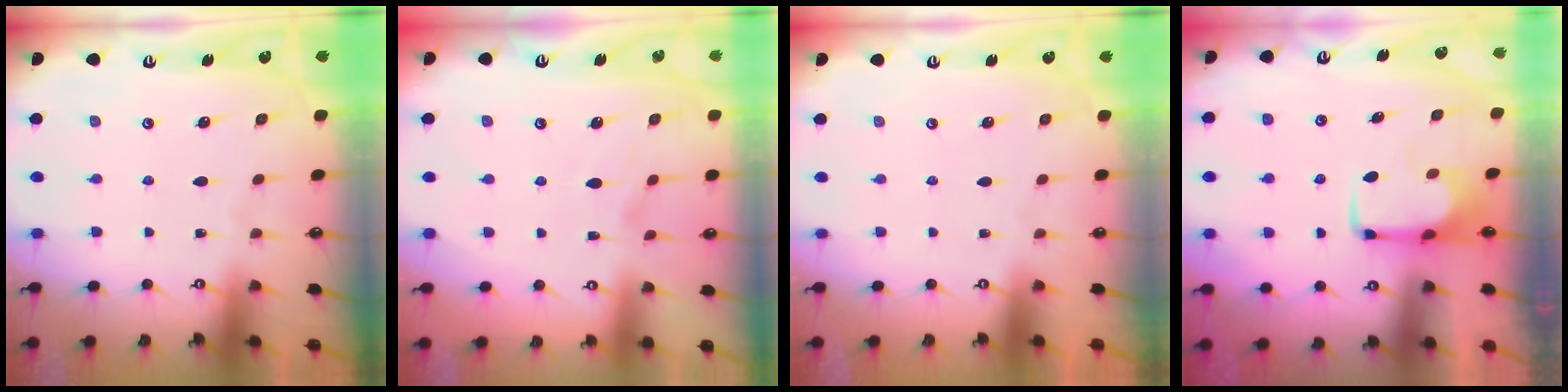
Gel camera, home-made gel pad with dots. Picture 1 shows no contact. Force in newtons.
{"total": 2.5, "press": 2.1, "slide": 1.3}
{"total": 1.5, "press": 1.4, "slide": 0.6}
{"total": 1.6, "press": 1.6, "slide": 0.4}